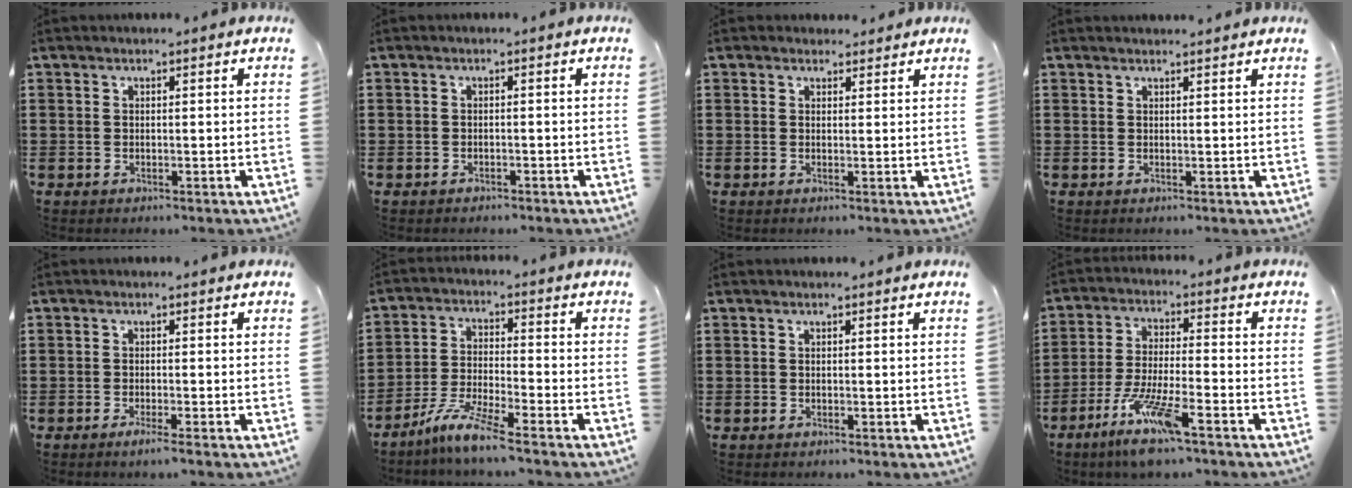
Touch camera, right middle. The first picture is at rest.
{"total": 0.9, "force": [-0.8, 0.5, -0.1], "torque": [0.001, 0.003, -0.019]}
{"total": 1.4, "force": [1.4, 0.4, 0.0], "torque": [0.004, 0.001, 0.025]}
{"total": 1.2, "force": [1.2, -0.3, 0.1], "torque": [-0.003, -0.003, 0.022]}
{"total": 1.6, "force": [-1.1, -0.1, 1.1], "torque": [-0.018, -0.003, -0.020]}
{"total": 7.1, "force": [-5.8, 0.0, 4.0], "torque": [-0.089, -0.015, -0.114]}
{"total": 0.0}
{"total": 8.5, "force": [-5.9, 0.6, 6.1], "torque": [-0.126, -0.011, -0.112]}